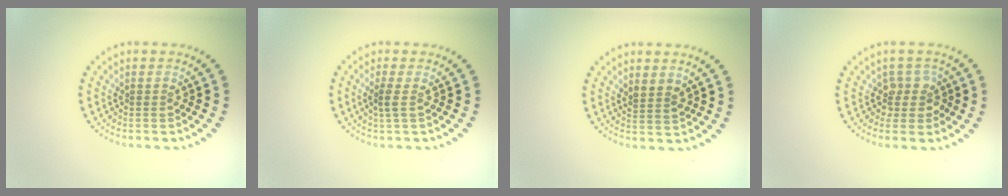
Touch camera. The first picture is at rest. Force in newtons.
{"total": 1.2, "press": 0.9, "slide": 0.7}
{"total": 1.5, "press": 1.3, "slide": 0.7}
{"total": 2.0, "press": 1.6, "slide": 1.2}